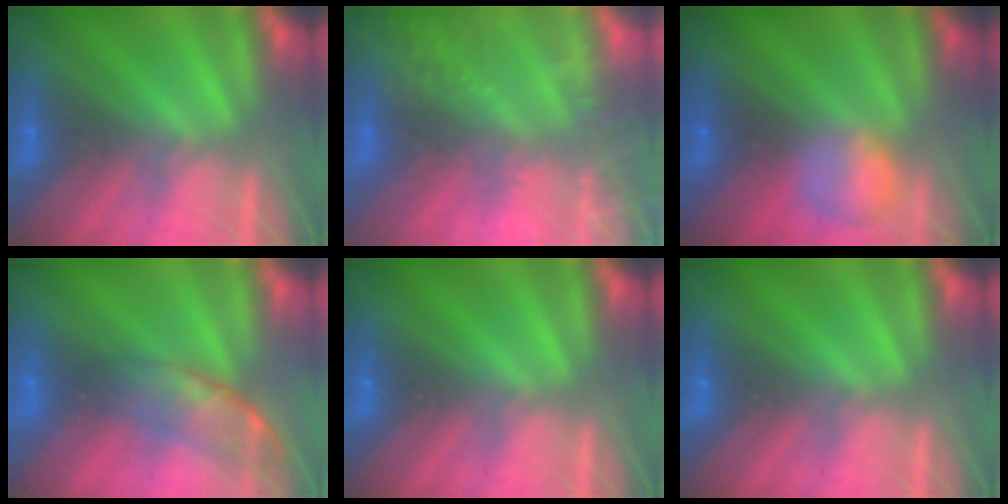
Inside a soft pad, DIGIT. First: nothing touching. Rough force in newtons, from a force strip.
{"total": 5.8}
{"total": 2.4}
{"total": 2.4}
{"total": 0.0}
{"total": 0.0}